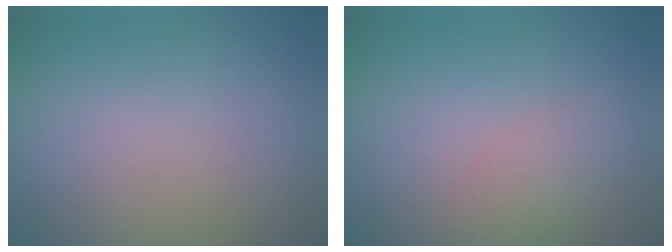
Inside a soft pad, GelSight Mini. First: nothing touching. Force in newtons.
{"total": 2.0, "press": 2.0, "slide": 0.1}